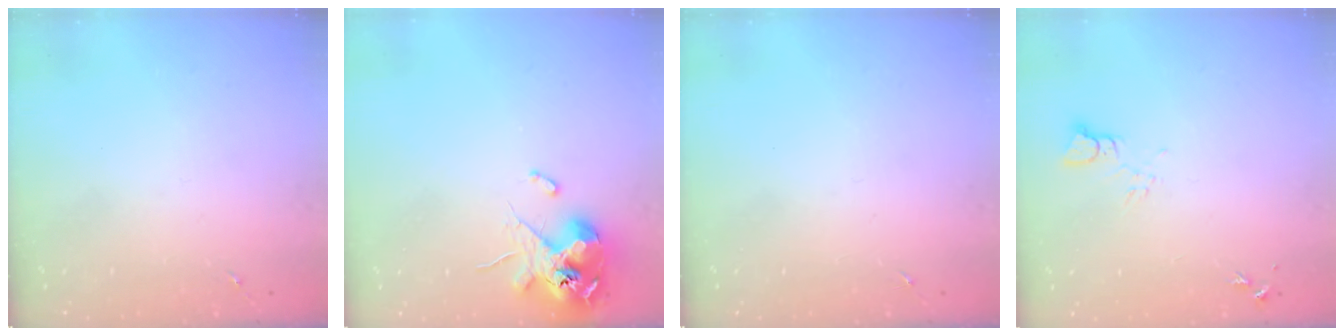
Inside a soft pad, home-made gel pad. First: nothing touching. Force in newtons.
{"total": 12.1, "press": 11.9, "slide": 2.2}
{"total": 0.0}
{"total": 4.4, "press": 4.4, "slide": 0.4}